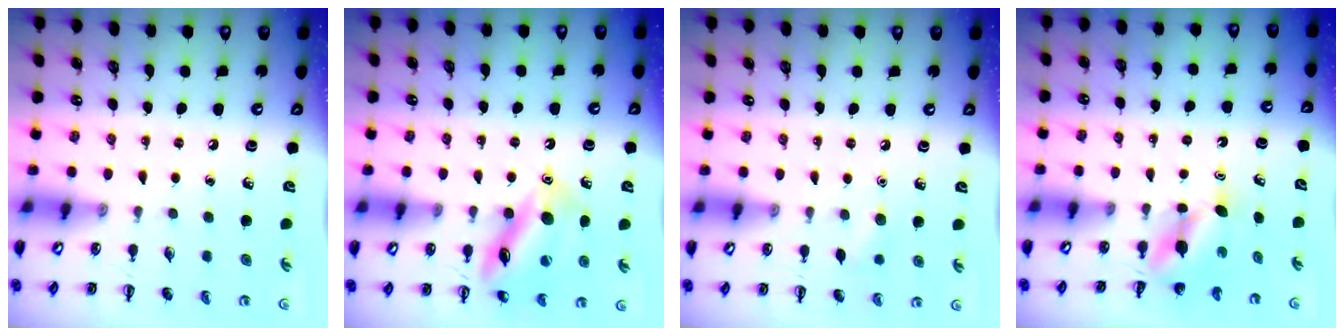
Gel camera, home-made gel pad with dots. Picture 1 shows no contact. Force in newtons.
{"total": 14.4, "press": 14.3, "slide": 1.1}
{"total": 5.2, "press": 5.1, "slide": 1.2}
{"total": 3.9, "press": 3.9, "slide": 0.2}